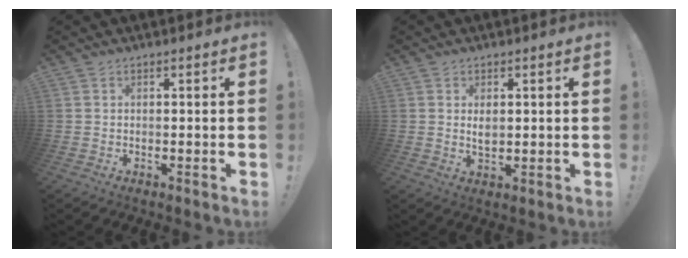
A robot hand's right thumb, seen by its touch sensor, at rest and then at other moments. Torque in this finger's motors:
{"motor_torque": [-0.22, 0.26, -0.15, 0.22, 0.03]}